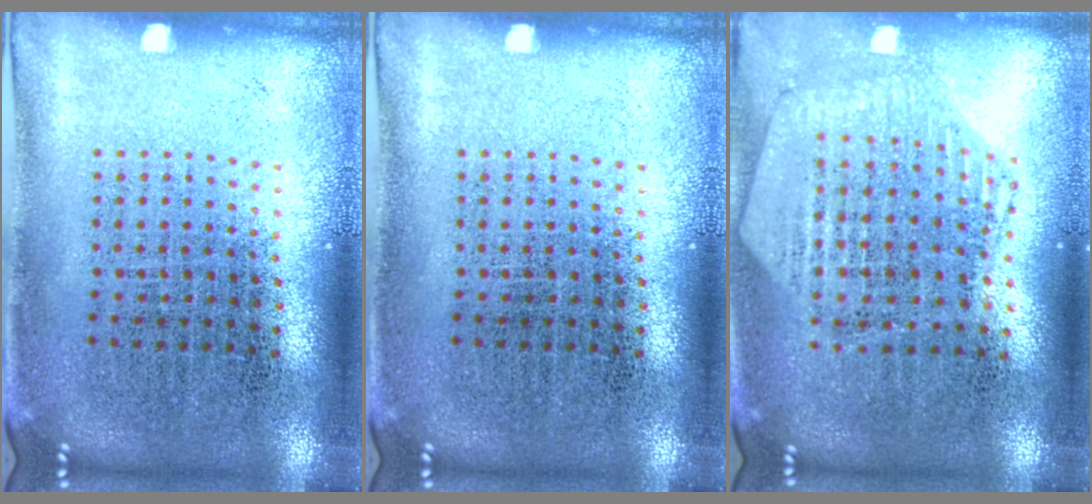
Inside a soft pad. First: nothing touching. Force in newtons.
{"total": 0.0}
{"total": 1.1, "press": 1.1, "slide": 0.3}